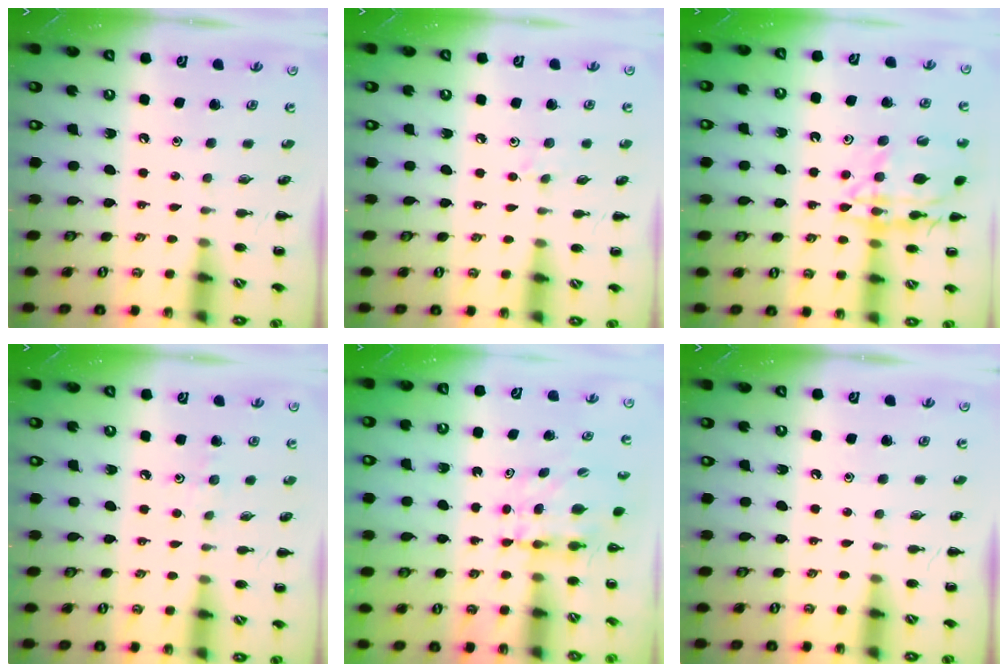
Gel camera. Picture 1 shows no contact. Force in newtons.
{"total": 5.5, "press": 5.3, "slide": 1.6}
{"total": 16.2, "press": 16.0, "slide": 2.3}
{"total": 3.1, "press": 2.8, "slide": 1.2}
{"total": 4.6, "press": 4.6, "slide": 0.1}
{"total": 0.0}